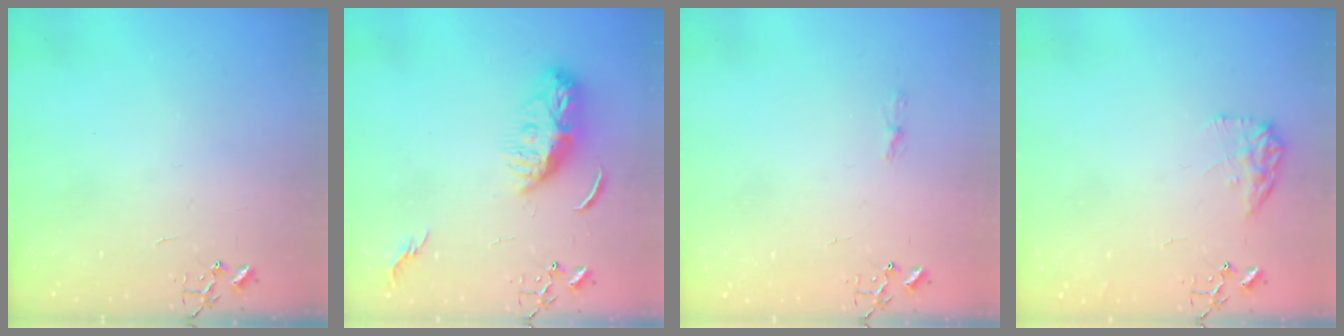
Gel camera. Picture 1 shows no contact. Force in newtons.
{"total": 10.2, "press": 10.2, "slide": 0.9}
{"total": 3.2, "press": 3.2, "slide": 0.5}
{"total": 10.1, "press": 10.1, "slide": 0.5}